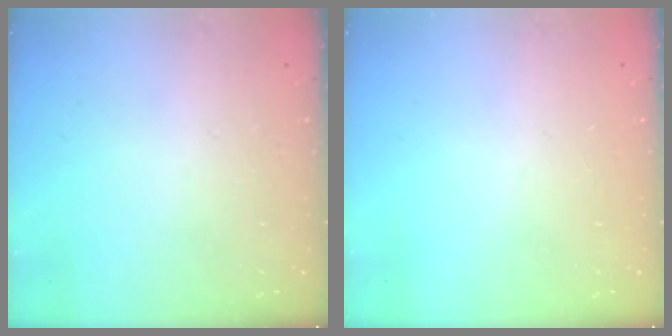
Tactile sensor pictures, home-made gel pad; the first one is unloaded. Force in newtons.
{"total": 0.0}